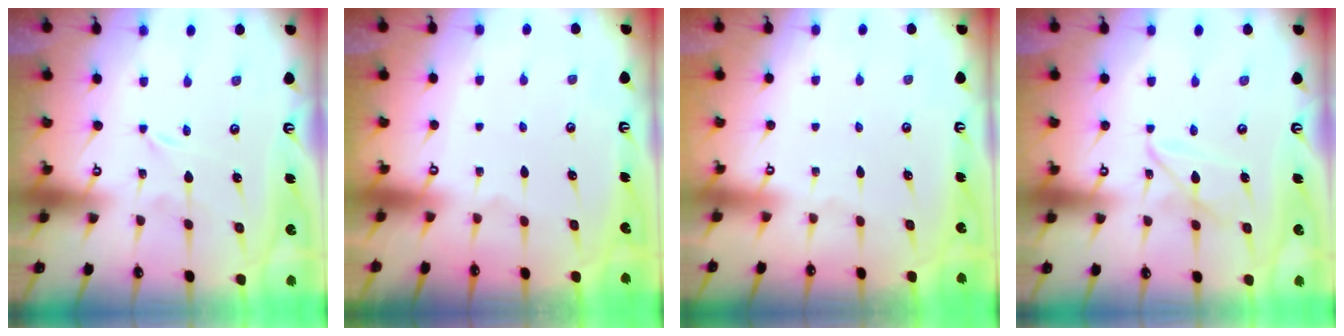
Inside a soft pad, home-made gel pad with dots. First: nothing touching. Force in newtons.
{"total": 0.5, "press": 0.5, "slide": 0.1}
{"total": 0.0}
{"total": 8.3, "press": 8.2, "slide": 0.5}